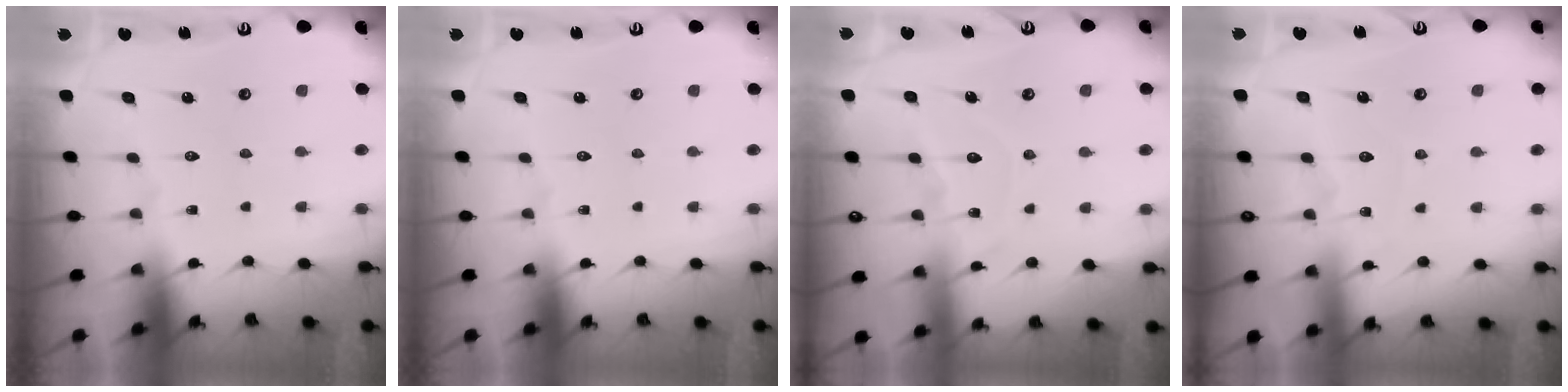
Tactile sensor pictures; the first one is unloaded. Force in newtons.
{"total": 0.0}
{"total": 8.0, "press": 8.0, "slide": 0.8}
{"total": 5.4, "press": 5.4, "slide": 0.5}